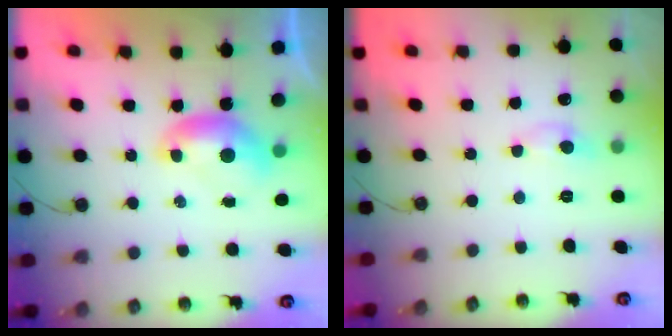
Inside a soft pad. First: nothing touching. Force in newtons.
{"total": 0.9, "press": 0.7, "slide": 0.5}